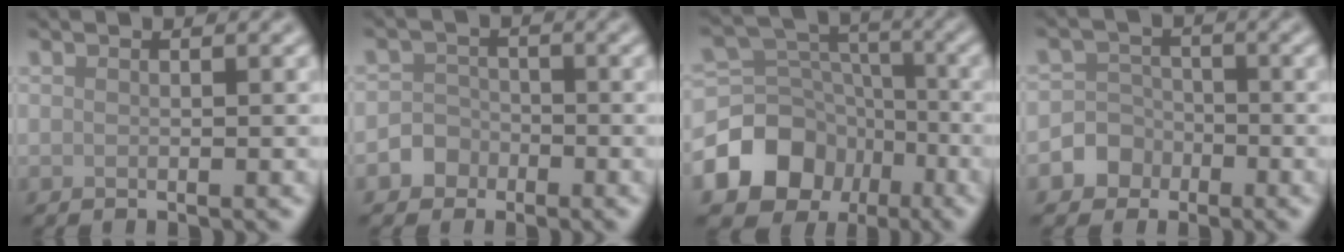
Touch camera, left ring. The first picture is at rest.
{"total": 2.6, "force": [-1.4, 2.1, 0.3], "torque": [0.021, 0.006, -0.034]}
{"total": 10.1, "force": [-5.2, 7.9, 3.6], "torque": [-0.073, 0.006, -0.093]}
{"total": 3.8, "force": [-1.8, 3.3, 0.5], "torque": [0.024, 0.003, -0.048]}